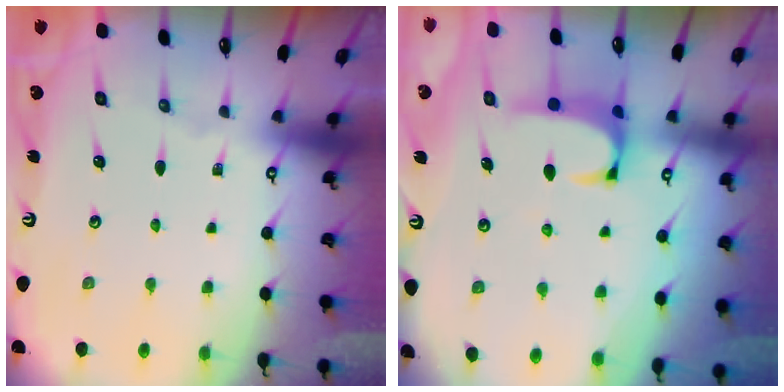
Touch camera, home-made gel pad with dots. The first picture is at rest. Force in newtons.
{"total": 1.0, "press": 0.9, "slide": 0.4}